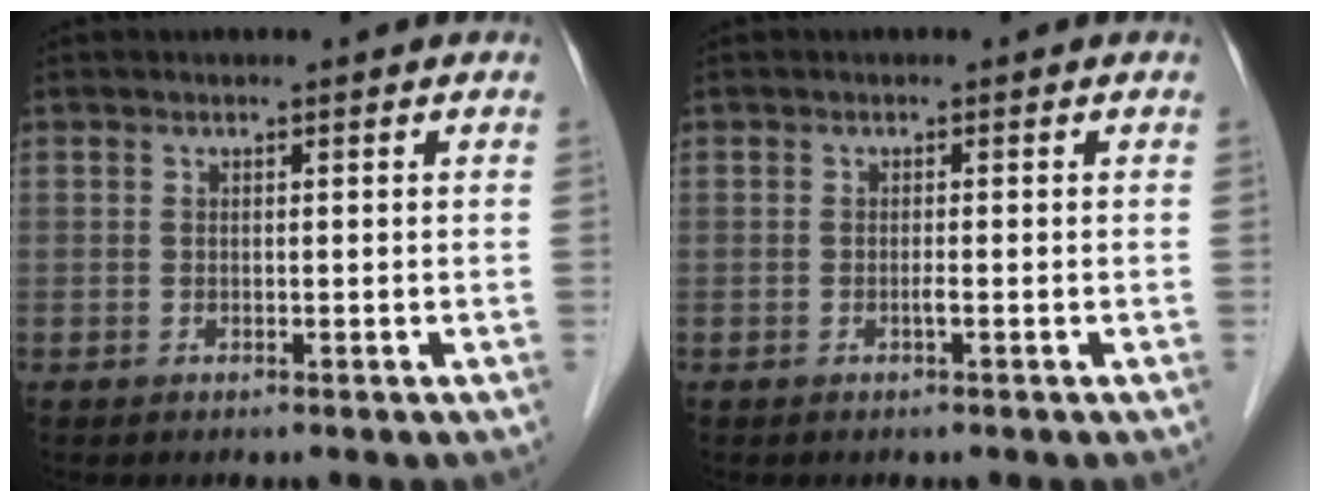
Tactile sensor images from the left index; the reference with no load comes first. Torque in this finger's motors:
{"motor_torque": [0.17, 0.16, 0.02, 0.00]}